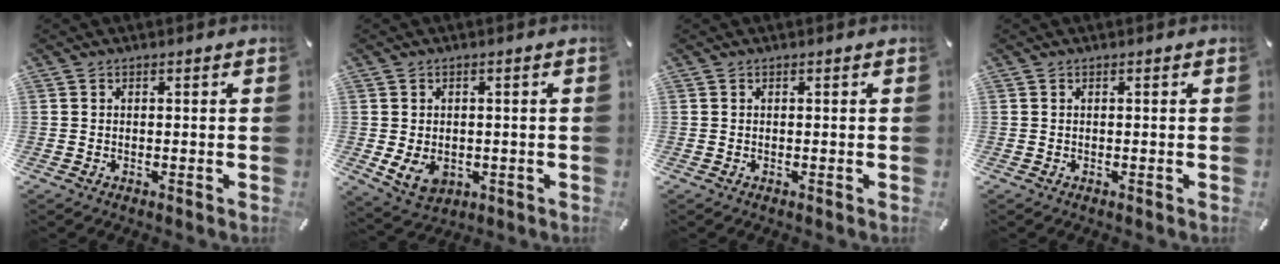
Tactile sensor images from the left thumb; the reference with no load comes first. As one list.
[{"total": 6.0, "force": [-0.7, 4.8, 3.6], "torque": [-0.065, -0.001, -0.011]}, {"total": 0.0}, {"total": 0.0}]